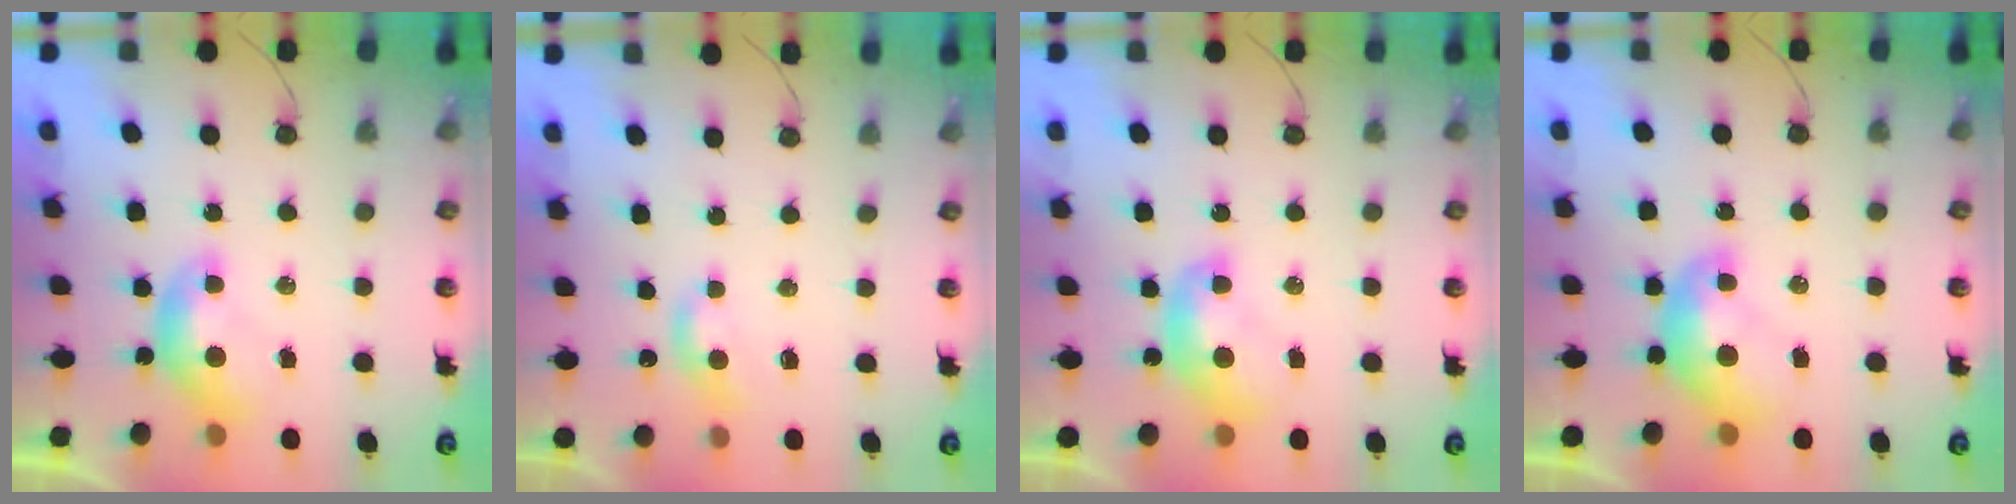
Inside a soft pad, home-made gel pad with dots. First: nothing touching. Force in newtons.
{"total": 2.4, "press": 2.4, "slide": 0.4}
{"total": 1.8, "press": 1.7, "slide": 0.2}
{"total": 2.6, "press": 2.5, "slide": 0.7}